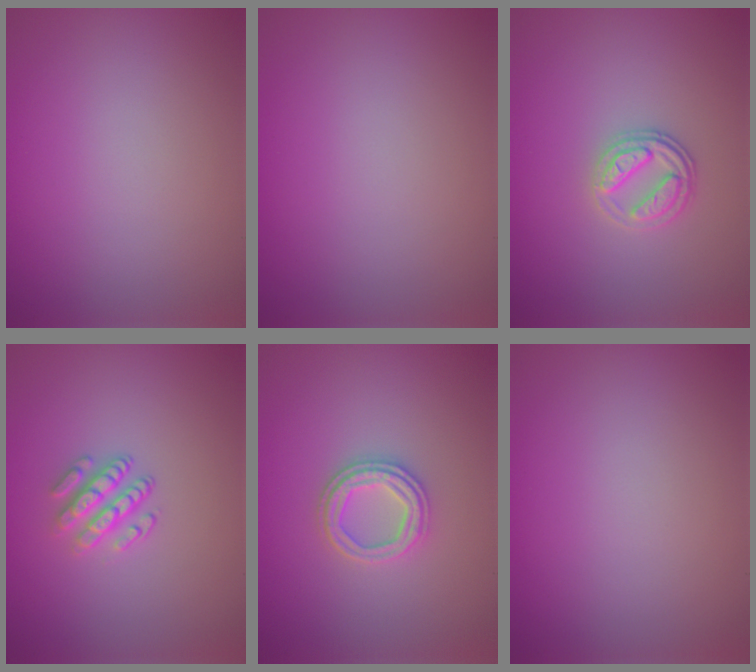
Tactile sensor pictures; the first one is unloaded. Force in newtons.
{"total": 0.0}
{"total": 2.8, "press": 2.4, "slide": 1.3}
{"total": 2.9, "press": 2.4, "slide": 1.6}
{"total": 3.1, "press": 2.8, "slide": 1.2}
{"total": 0.0}